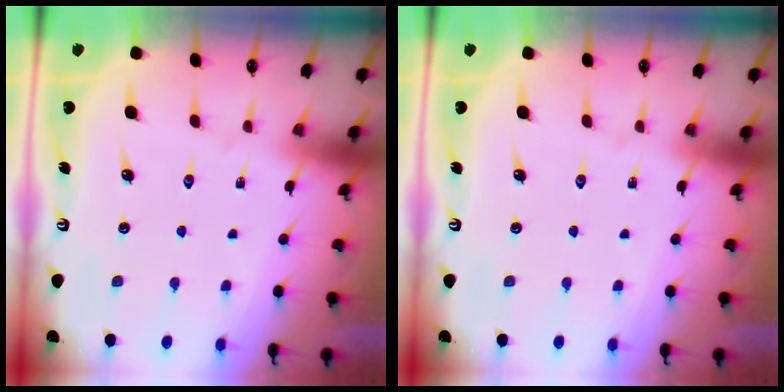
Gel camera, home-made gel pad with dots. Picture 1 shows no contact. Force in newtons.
{"total": 0.0}